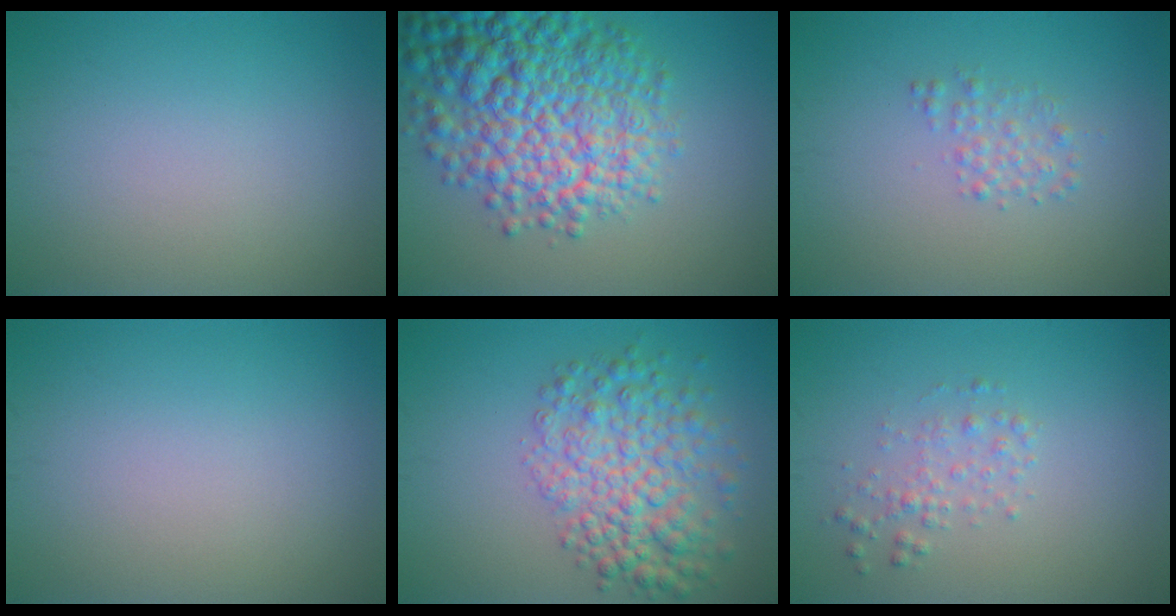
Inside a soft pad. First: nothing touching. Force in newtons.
{"total": 10.8, "press": 10.8, "slide": 0.4}
{"total": 1.5, "press": 1.5, "slide": 0.0}
{"total": 0.0}
{"total": 6.3, "press": 6.2, "slide": 0.2}
{"total": 1.6, "press": 1.6, "slide": 0.0}